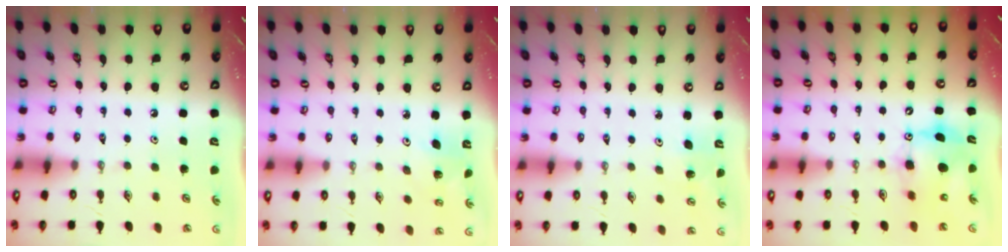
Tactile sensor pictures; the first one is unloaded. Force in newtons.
{"total": 3.2, "press": 3.2, "slide": 0.1}
{"total": 2.1, "press": 2.1, "slide": 0.2}
{"total": 9.1, "press": 9.0, "slide": 0.6}